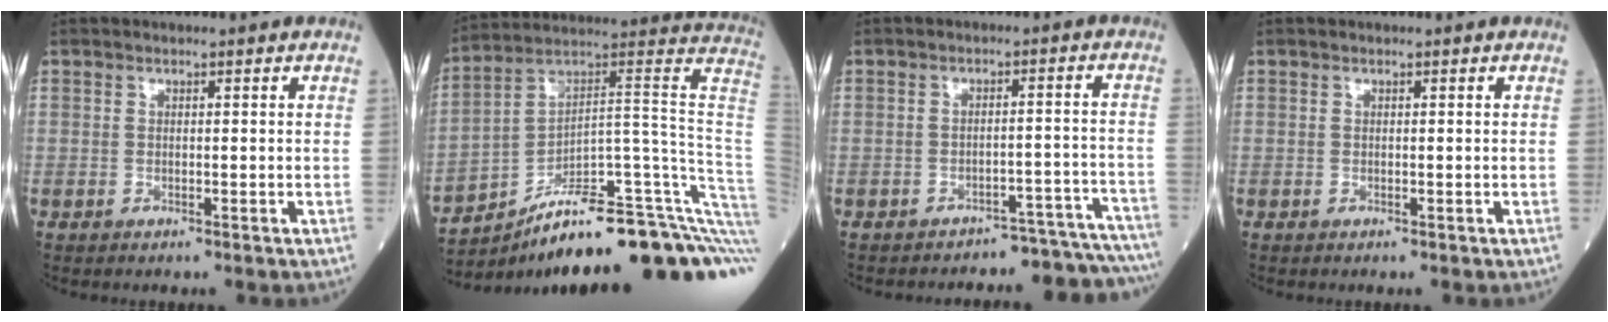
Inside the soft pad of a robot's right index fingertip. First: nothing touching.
{"total": 30.0, "force": [-20.3, 3.0, 21.9], "torque": [-0.183, 0.034, -0.295]}
{"total": 13.4, "force": [-13.4, 0.9, 0.8], "torque": [0.022, 0.031, -0.153]}
{"total": 0.0}